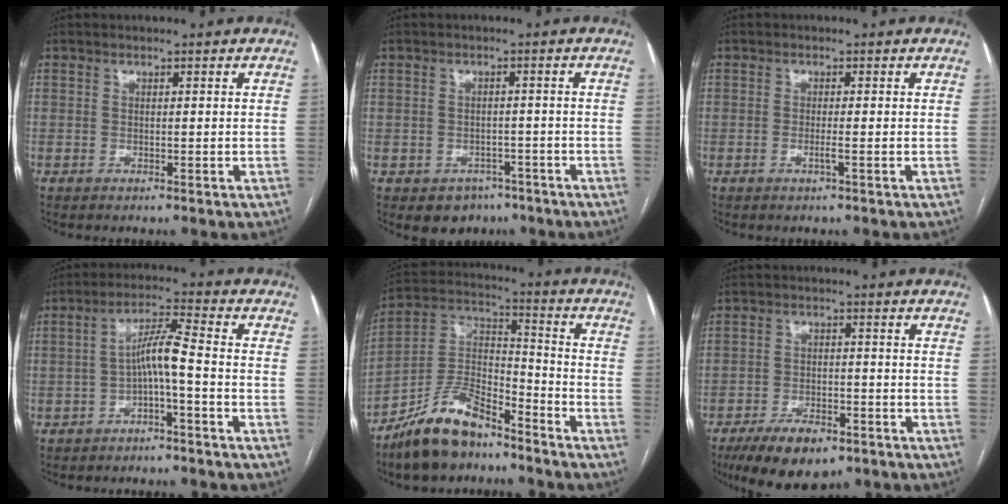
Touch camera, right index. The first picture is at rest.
{"total": 4.8, "force": [-3.0, 3.6, 0.9], "torque": [-0.002, 0.012, -0.034]}
{"total": 1.4, "force": [-0.5, -0.3, 1.3], "torque": [-0.025, -0.003, -0.010]}
{"total": 5.7, "force": [-1.8, 0.0, 5.4], "torque": [-0.098, 0.026, -0.031]}
{"total": 12.7, "force": [-10.1, 4.6, 6.1], "torque": [-0.118, 0.026, -0.191]}
{"total": 9.3, "force": [-6.4, 3.8, 5.5], "torque": [-0.093, -0.007, -0.104]}